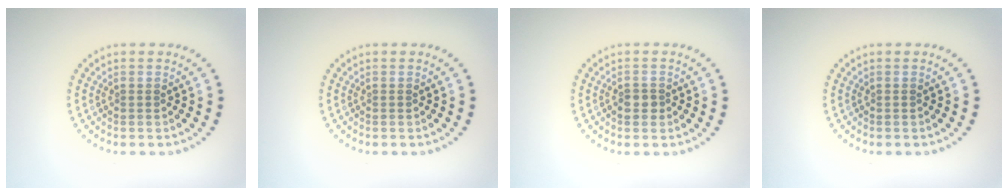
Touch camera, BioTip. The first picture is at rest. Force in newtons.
{"total": 0.0}
{"total": 1.4, "press": 1.3, "slide": 0.5}
{"total": 0.0}